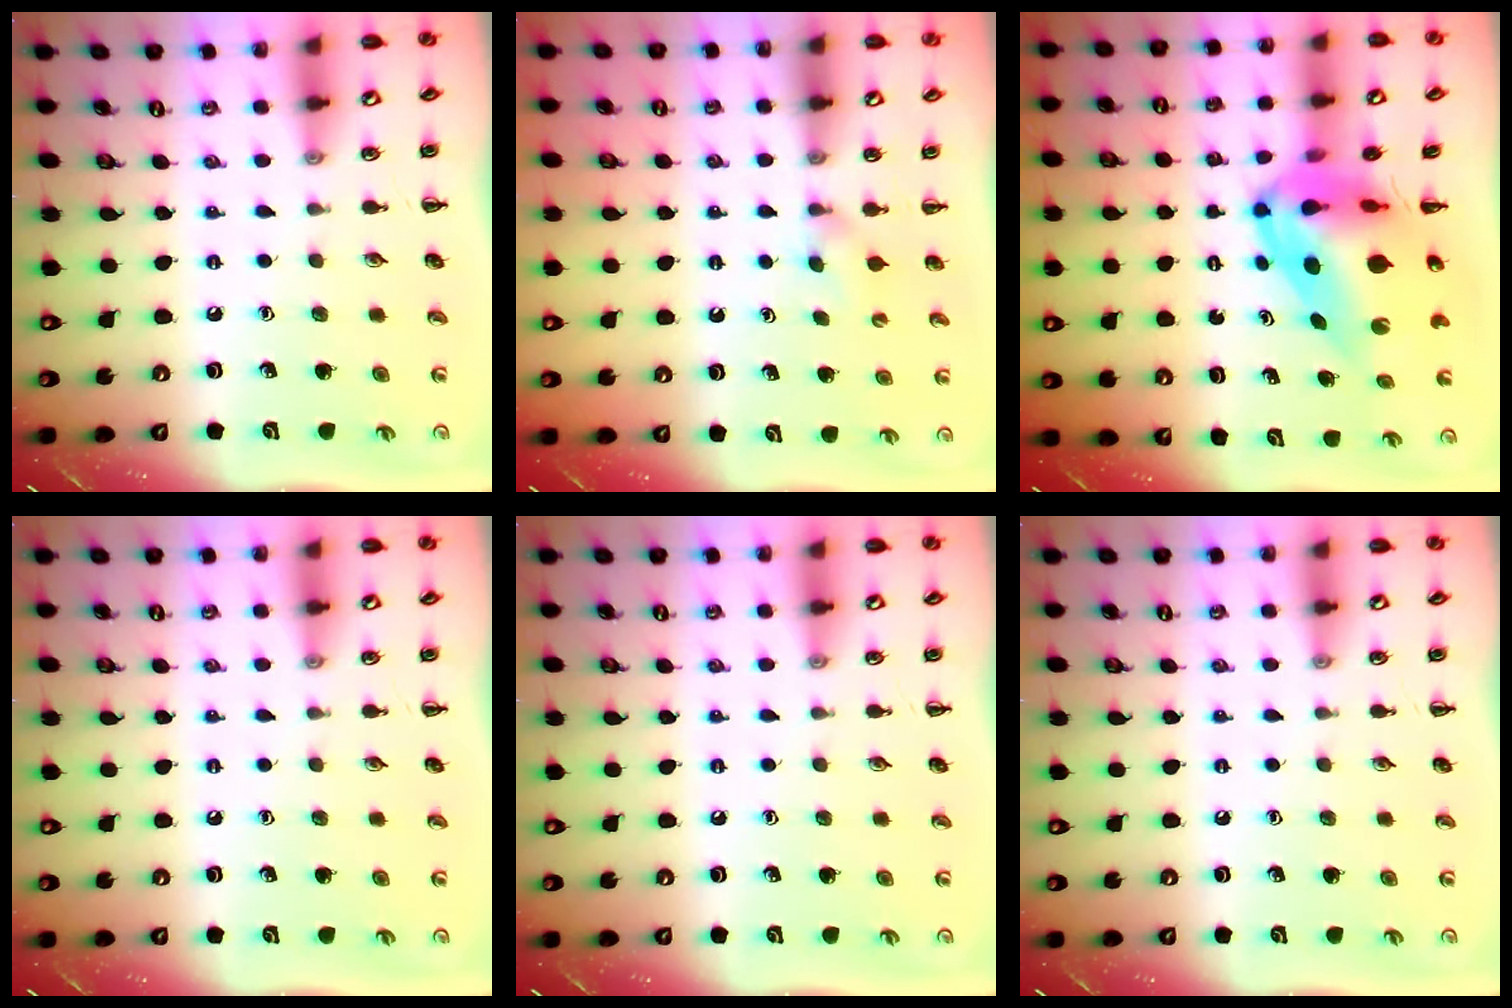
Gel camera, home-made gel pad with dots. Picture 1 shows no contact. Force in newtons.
{"total": 2.4, "press": 2.1, "slide": 1.0}
{"total": 10.7, "press": 10.3, "slide": 2.9}
{"total": 0.0}
{"total": 0.0}
{"total": 0.0}